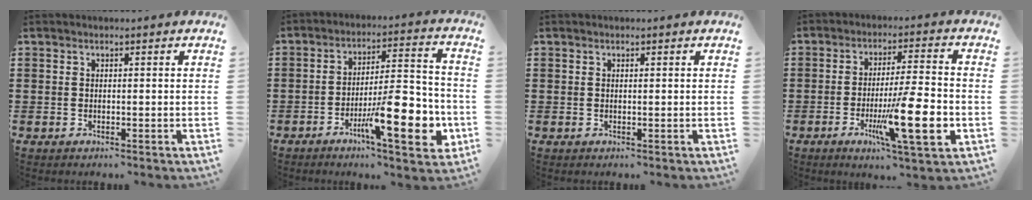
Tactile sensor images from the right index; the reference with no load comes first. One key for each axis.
{"total": 13.6, "fx": -5.6, "fy": 3.7, "fz": 11.8, "tx": -0.186, "ty": 0.003, "tz": -0.093}
{"total": 0.0}
{"total": 13.1, "fx": -4.0, "fy": 2.0, "fz": 12.4, "tx": -0.224, "ty": -0.011, "tz": -0.066}